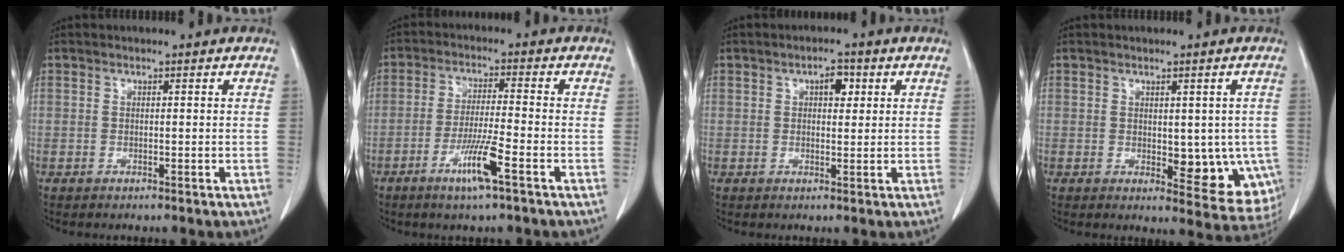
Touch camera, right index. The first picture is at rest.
{"total": 7.2, "force": [-3.7, -0.3, 6.2], "torque": [-0.118, -0.013, -0.070]}
{"total": 2.9, "force": [1.1, 1.4, 2.3], "torque": [-0.034, 0.006, 0.015]}
{"total": 9.5, "force": [-1.5, 5.0, 7.9], "torque": [-0.067, -0.008, -0.009]}